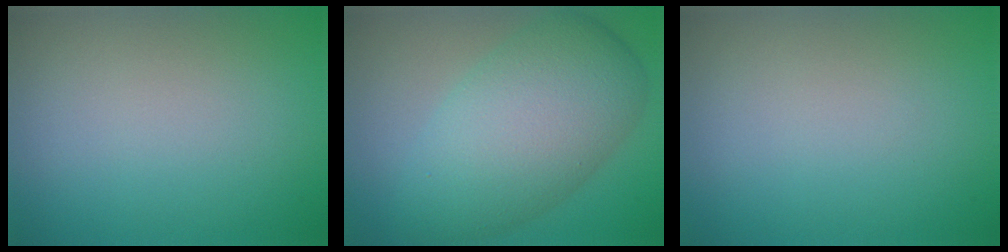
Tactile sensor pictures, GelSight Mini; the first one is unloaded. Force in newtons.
{"total": 8.6, "press": 8.6, "slide": 0.2}
{"total": 0.0}